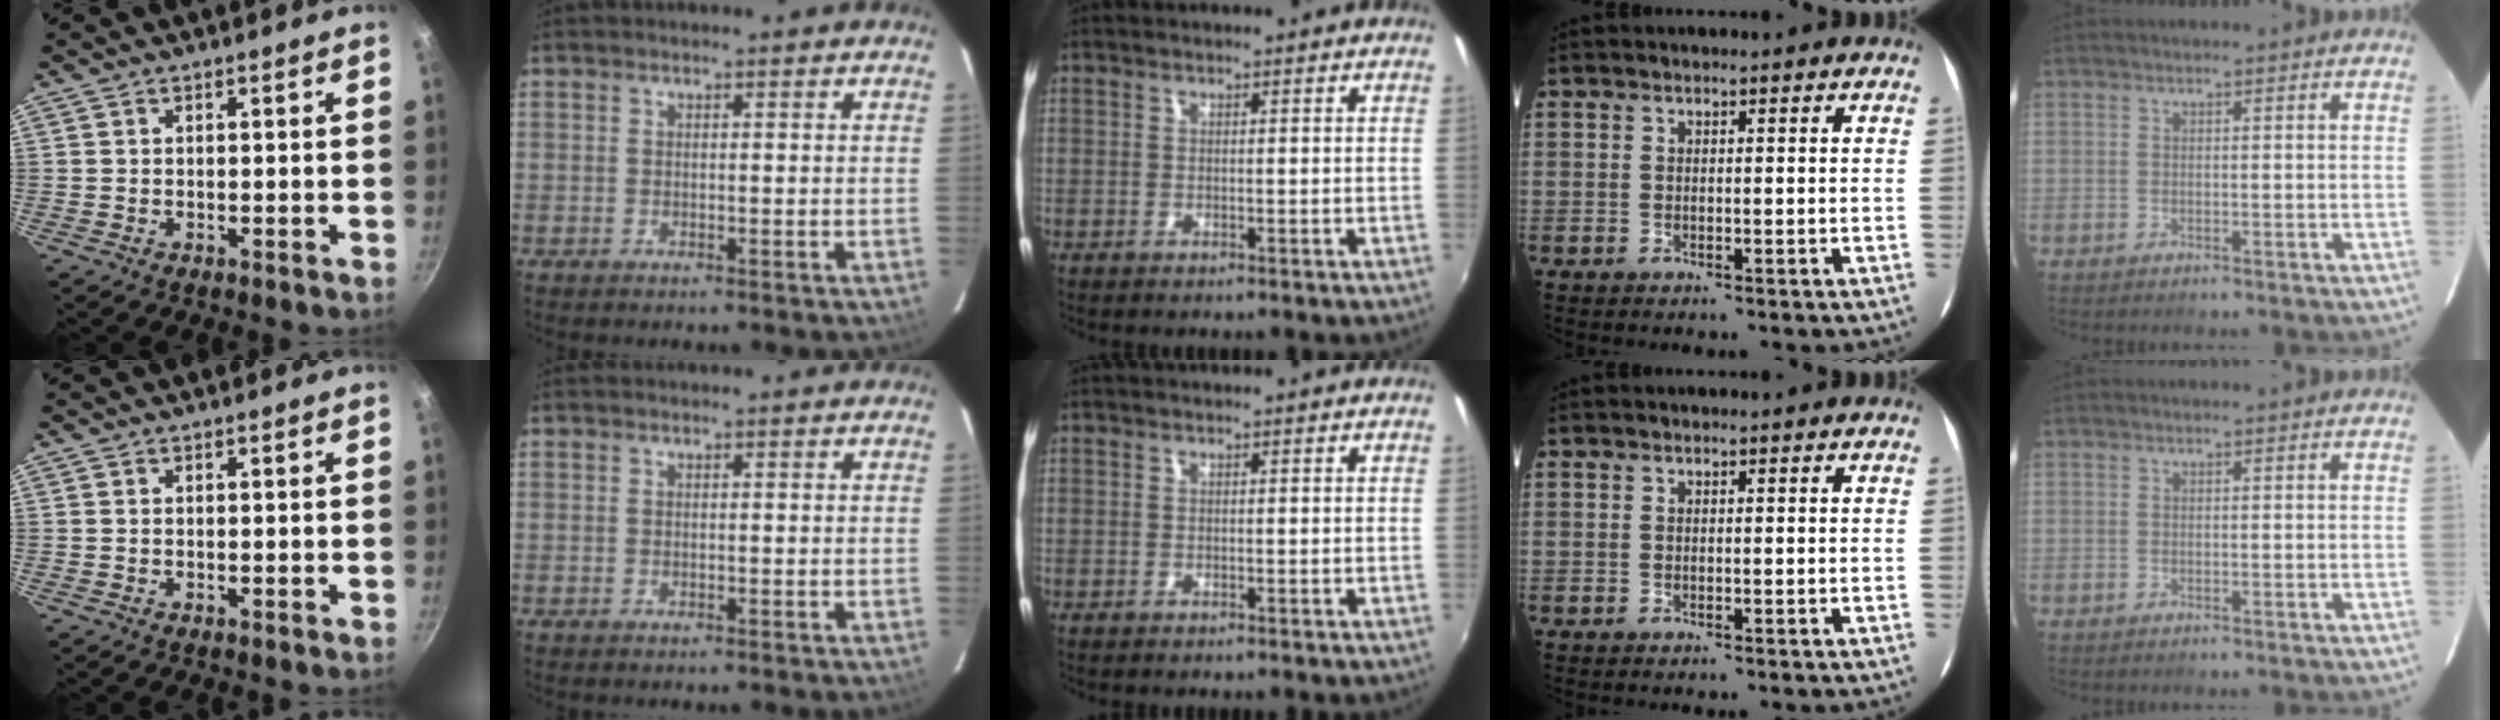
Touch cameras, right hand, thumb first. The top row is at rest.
{}